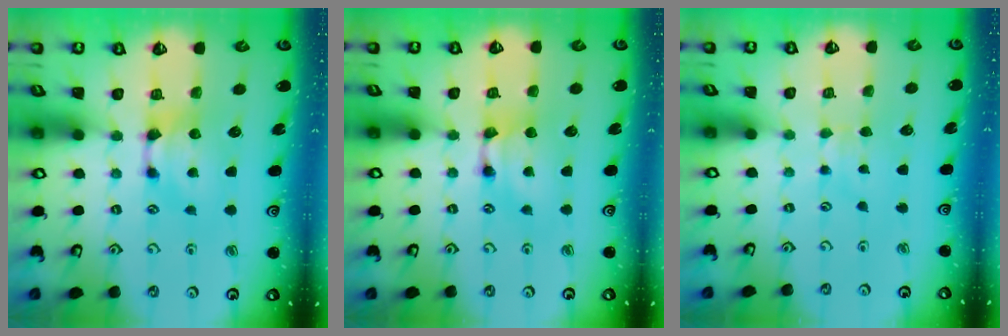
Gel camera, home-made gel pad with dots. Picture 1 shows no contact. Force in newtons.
{"total": 1.8, "press": 1.8, "slide": 0.1}
{"total": 2.8, "press": 2.8, "slide": 0.4}